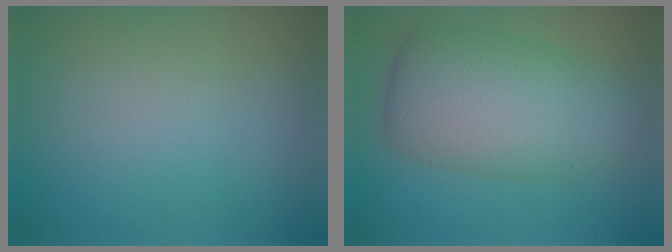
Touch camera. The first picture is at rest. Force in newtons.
{"total": 7.5, "press": 7.5, "slide": 0.1}